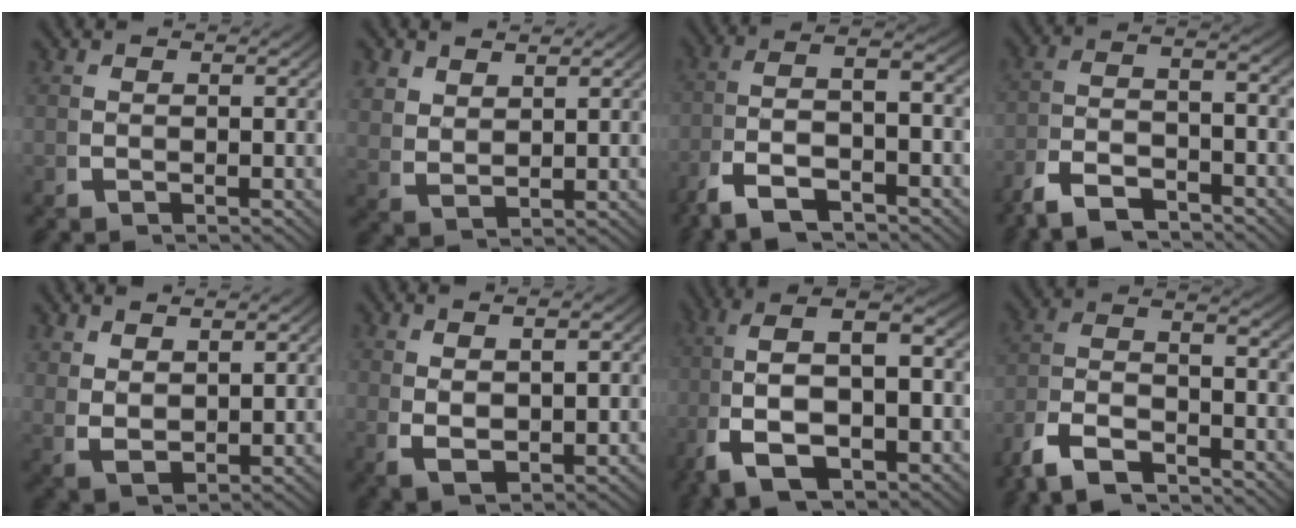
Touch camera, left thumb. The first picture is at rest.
{"total": 2.7, "force": [2.1, 1.1, 1.1], "torque": [-0.027, -0.006, 0.055]}
{"total": 8.0, "force": [-2.0, 4.3, 6.4], "torque": [-0.124, -0.010, -0.037]}
{"total": 5.4, "force": [-3.0, 2.6, 3.7], "torque": [-0.069, -0.009, -0.054]}
{"total": 3.8, "force": [1.6, 2.3, 2.6], "torque": [-0.066, -0.022, 0.050]}
{"total": 3.9, "force": [0.5, 2.1, 3.3], "torque": [-0.075, -0.015, 0.029]}
{"total": 11.2, "force": [-0.4, 6.1, 9.4], "torque": [-0.190, -0.014, 0.005]}
{"total": 7.3, "force": [-3.0, 4.4, 5.0], "torque": [-0.100, -0.014, -0.057]}